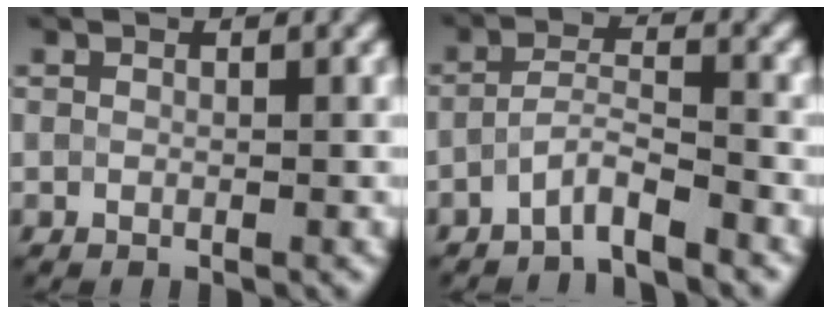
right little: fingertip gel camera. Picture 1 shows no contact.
{"total": 2.9, "force": [-2.3, 0.4, 1.8], "torque": [-0.031, 0.005, -0.050]}